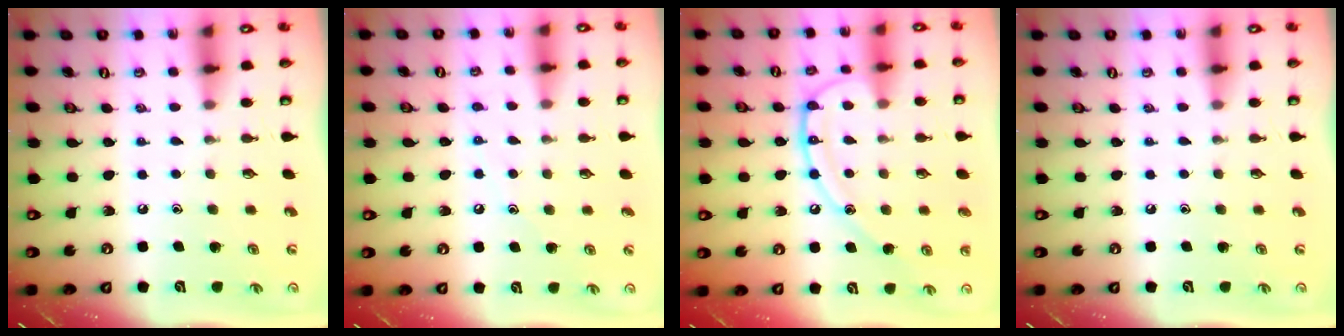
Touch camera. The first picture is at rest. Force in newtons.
{"total": 5.9, "press": 5.9, "slide": 0.6}
{"total": 15.9, "press": 15.9, "slide": 1.3}
{"total": 0.0}